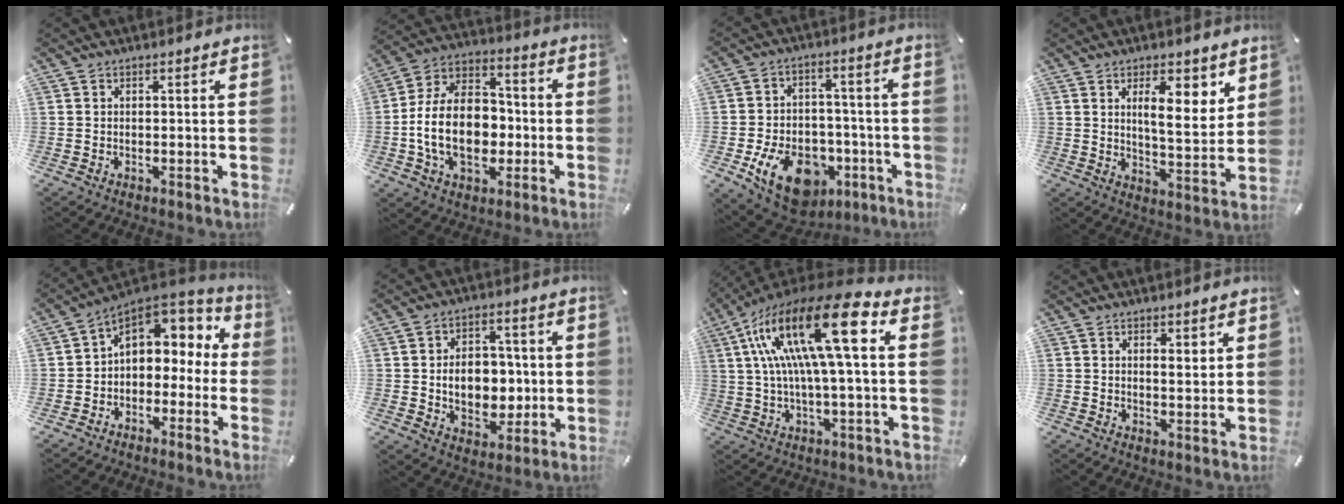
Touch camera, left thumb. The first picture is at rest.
{"total": 17.6, "force": [-3.4, 12.4, 12.0], "torque": [-0.251, 0.017, -0.064]}
{"total": 16.1, "force": [-6.8, 11.1, 9.6], "torque": [-0.141, 0.042, -0.105]}
{"total": 10.0, "force": [4.9, 4.0, 7.8], "torque": [-0.115, -0.023, 0.078]}
{"total": 8.2, "force": [3.1, 6.6, 3.8], "torque": [-0.065, -0.023, 0.061]}
{"total": 11.1, "force": [-0.5, 8.4, 7.3], "torque": [-0.094, 0.009, -0.007]}
{"total": 23.2, "force": [5.7, 6.3, 21.6], "torque": [-0.422, -0.022, 0.080]}
{"total": 2.5, "force": [1.7, 1.1, 1.5], "torque": [-0.016, -0.009, 0.027]}